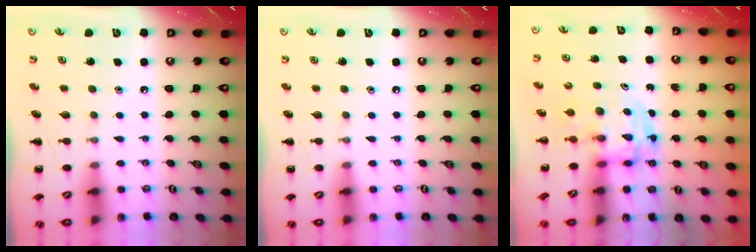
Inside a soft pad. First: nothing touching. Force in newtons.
{"total": 0.0}
{"total": 3.6, "press": 3.6, "slide": 0.7}